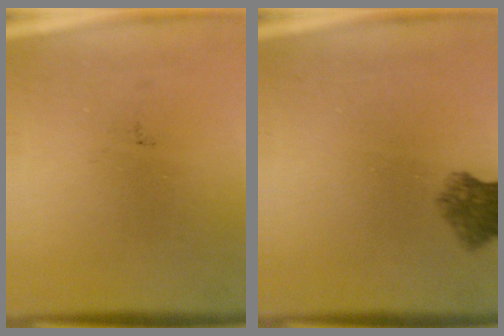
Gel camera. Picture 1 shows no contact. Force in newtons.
{"total": 5.5}